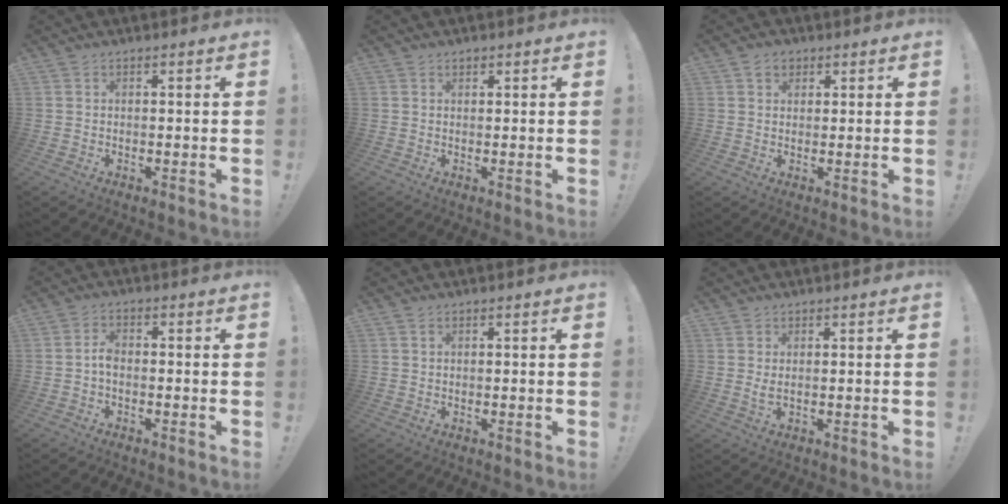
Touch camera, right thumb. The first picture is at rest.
{"total": 0.8, "force": [0.6, 0.4, 0.2], "torque": [-0.001, -0.002, 0.011]}
{"total": 3.6, "force": [1.9, 2.7, 1.4], "torque": [-0.011, -0.004, 0.032]}
{"total": 2.9, "force": [-1.0, 1.3, 2.4], "torque": [-0.044, 0.008, -0.018]}
{"total": 0.7, "force": [0.5, 0.3, 0.3], "torque": [0.000, -0.003, 0.009]}
{"total": 2.2, "force": [0.9, 0.5, 1.9], "torque": [-0.026, -0.005, 0.015]}